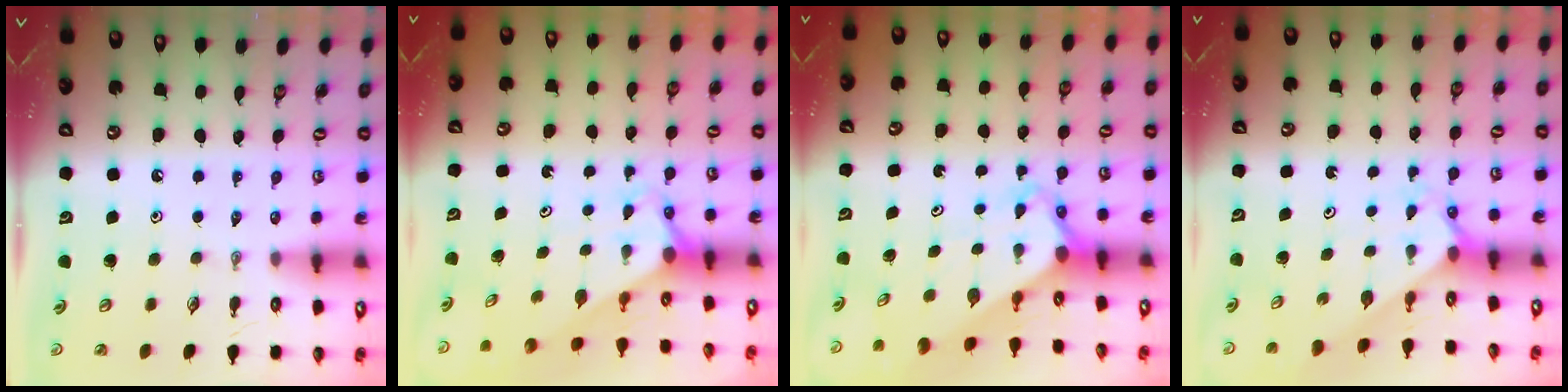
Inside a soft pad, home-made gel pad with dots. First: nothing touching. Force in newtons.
{"total": 2.8, "press": 2.8, "slide": 0.0}
{"total": 3.1, "press": 3.1, "slide": 0.2}
{"total": 2.0, "press": 2.0, "slide": 0.2}